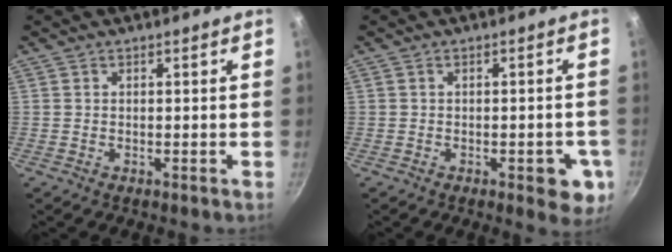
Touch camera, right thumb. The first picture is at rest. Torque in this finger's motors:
{"motor_torque": [1.14, 1.29, -0.14, 0.04, 0.09]}